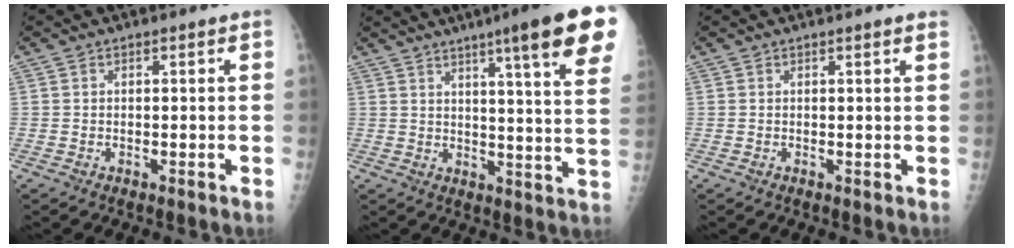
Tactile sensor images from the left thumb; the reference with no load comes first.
{"total": 19.2, "force": [11.2, 1.6, 15.5], "torque": [-0.192, -0.040, 0.135]}
{"total": 1.4, "force": [1.2, -0.2, 0.7], "torque": [-0.017, -0.003, 0.013]}